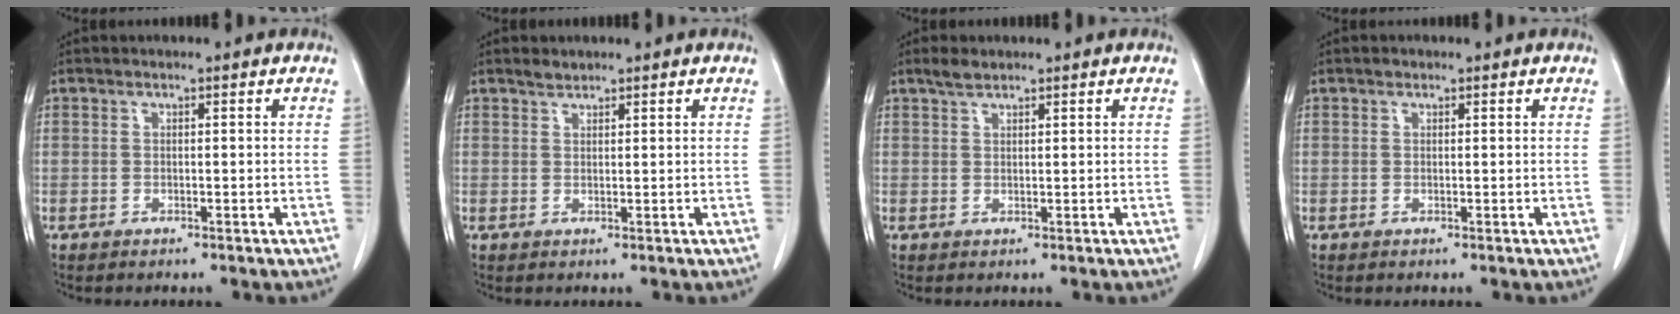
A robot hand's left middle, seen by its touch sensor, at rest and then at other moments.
{"total": 1.2, "force": [1.1, 0.4, 0.1], "torque": [-0.005, -0.001, 0.021]}
{"total": 1.9, "force": [1.6, 0.6, 0.8], "torque": [-0.020, 0.004, 0.032]}
{"total": 0.5, "force": [0.4, 0.3, 0.1], "torque": [-0.003, 0.001, 0.005]}